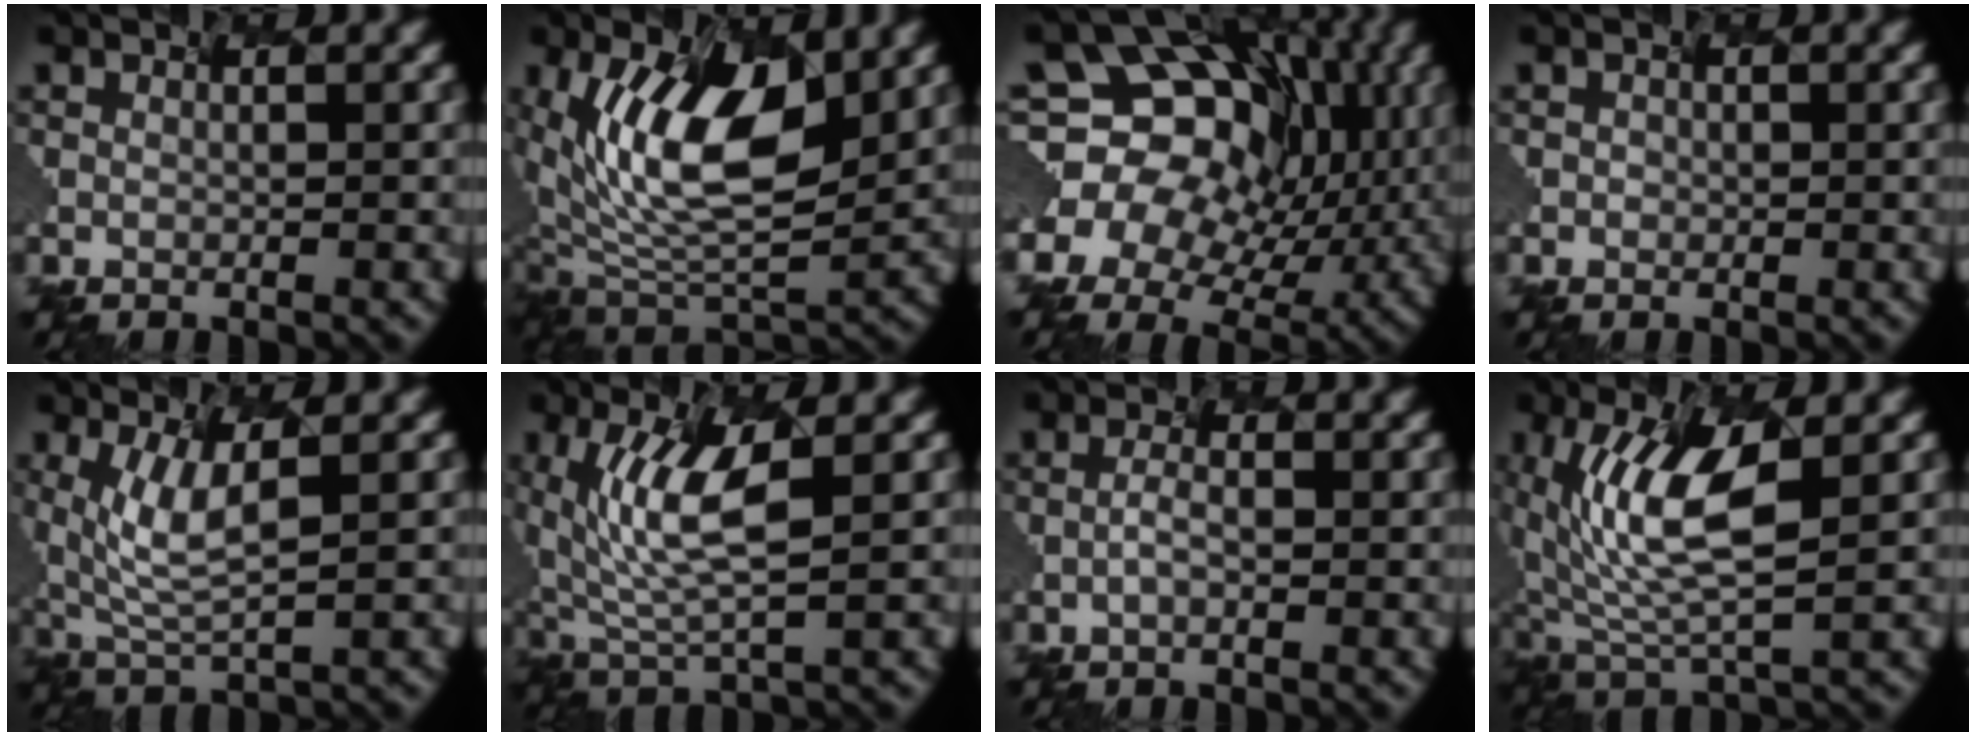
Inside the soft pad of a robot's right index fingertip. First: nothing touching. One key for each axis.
{"total": 10.1, "fx": 2.0, "fy": 4.8, "fz": 8.7, "tx": -0.166, "ty": -0.008, "tz": 0.041}
{"total": 14.7, "fx": 3.0, "fy": 11.5, "fz": 8.7, "tx": -0.154, "ty": 0.024, "tz": 0.051}
{"total": 0.6, "fx": -0.5, "fy": 0.2, "fz": -0.3, "tx": 0.000, "ty": 0.002, "tz": 0.004}
{"total": 4.2, "fx": 0.3, "fy": 1.2, "fz": 4.0, "tx": -0.101, "ty": -0.011, "tz": 0.026}
{"total": 6.2, "fx": 0.8, "fy": 1.7, "fz": 5.9, "tx": -0.136, "ty": -0.004, "tz": 0.029}
{"total": 1.4, "fx": -1.2, "fy": -0.1, "fz": 0.6, "tx": -0.025, "ty": 0.000, "tz": -0.013}
{"total": 8.0, "fx": 0.5, "fy": 2.7, "fz": 7.5, "tx": -0.167, "ty": 0.000, "tz": 0.019}